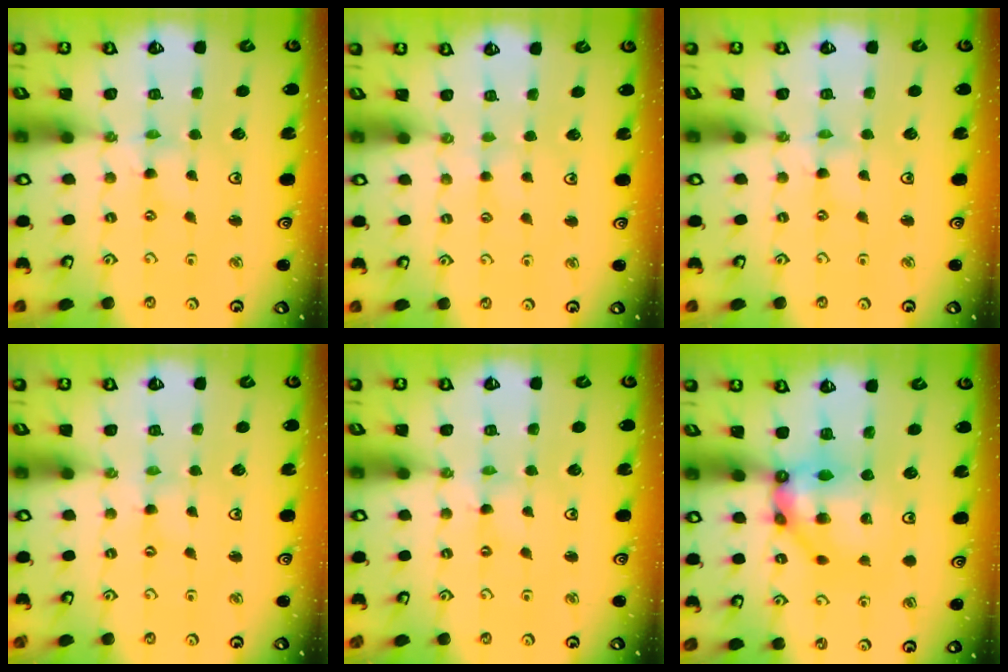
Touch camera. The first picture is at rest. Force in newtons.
{"total": 1.8, "press": 1.7, "slide": 0.3}
{"total": 0.0}
{"total": 0.0}
{"total": 0.0}
{"total": 10.3, "press": 10.3, "slide": 0.7}